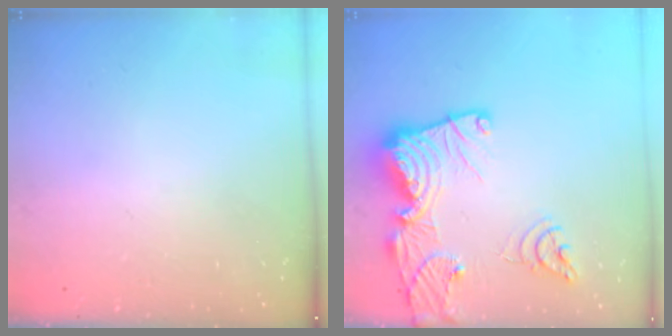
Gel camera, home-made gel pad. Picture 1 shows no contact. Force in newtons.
{"total": 21.8, "press": 21.7, "slide": 2.3}